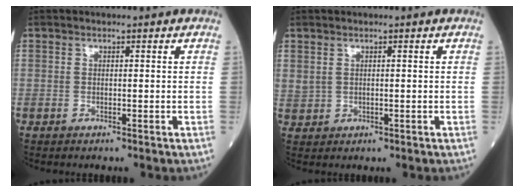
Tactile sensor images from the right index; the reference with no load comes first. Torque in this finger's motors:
{"motor_torque": [0.24, 0.12, 0.11, 0.03]}